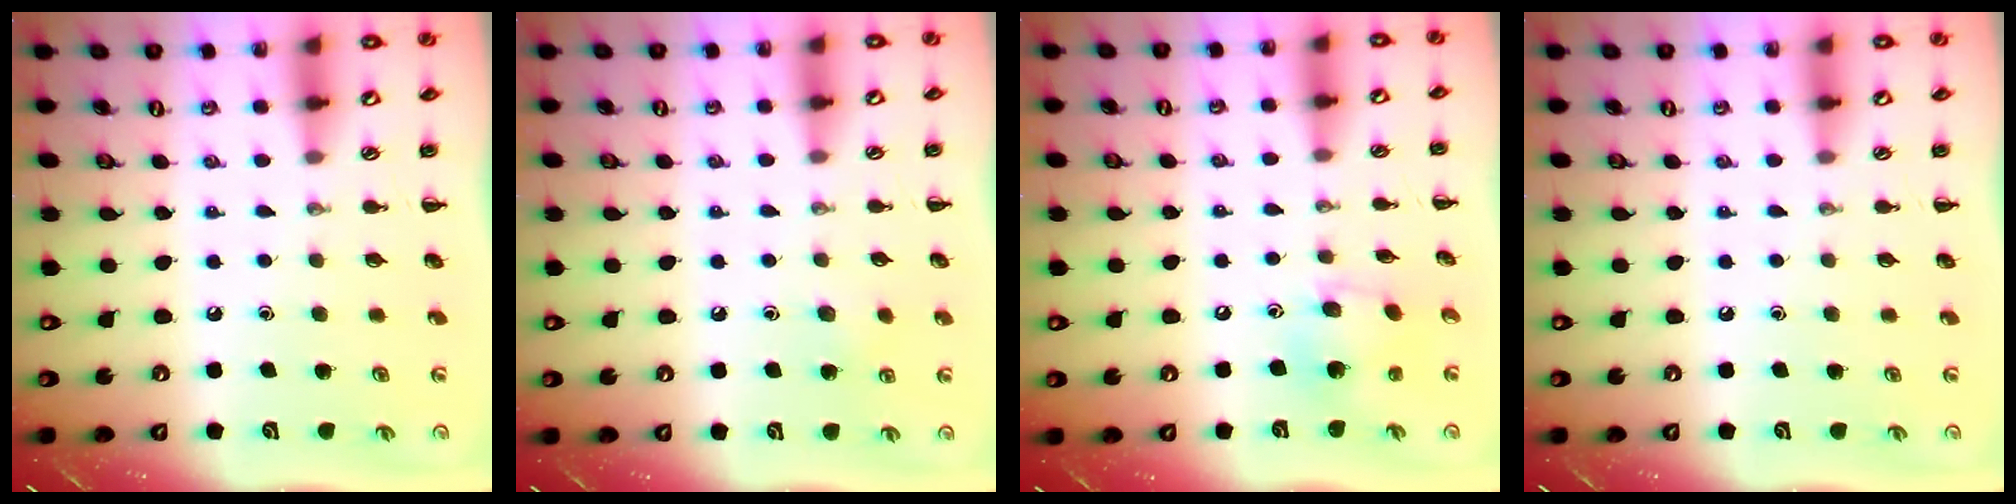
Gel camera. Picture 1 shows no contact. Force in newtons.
{"total": 4.9, "press": 4.6, "slide": 1.5}
{"total": 9.3, "press": 9.0, "slide": 2.2}
{"total": 0.0}